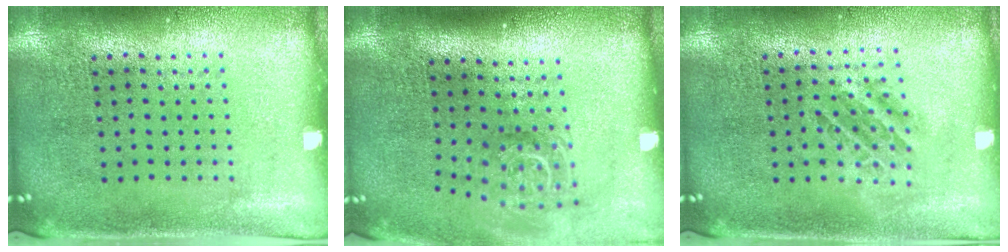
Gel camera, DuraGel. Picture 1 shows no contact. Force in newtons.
{"total": 1.8, "press": 1.3, "slide": 1.2}
{"total": 1.1, "press": 1.0, "slide": 0.4}